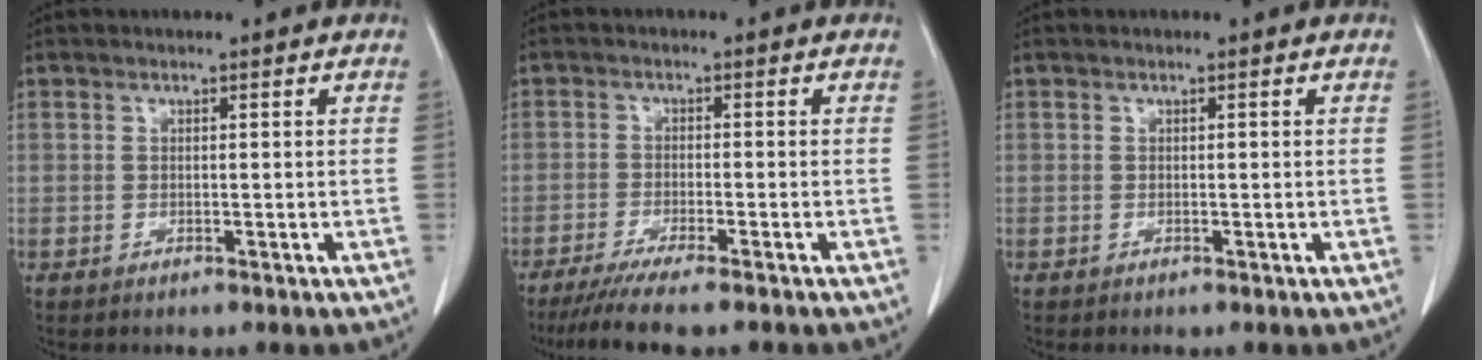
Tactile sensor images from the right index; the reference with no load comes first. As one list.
[{"total": 8.0, "force": [-6.5, 0.1, 4.7], "torque": [-0.070, -0.020, -0.102]}, {"total": 0.0}]